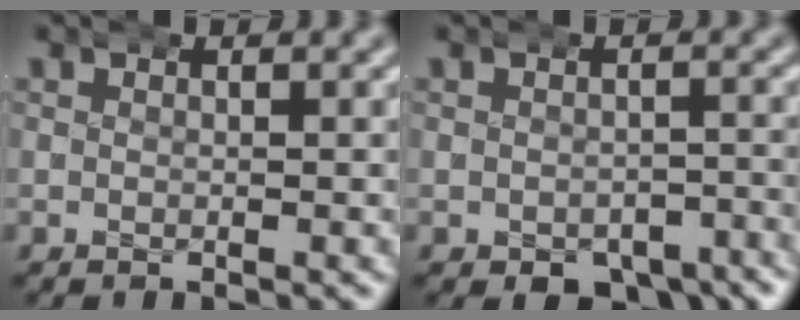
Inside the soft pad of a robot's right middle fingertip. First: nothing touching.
{"total": 6.0, "force": [-4.6, 2.8, 2.7], "torque": [-0.026, -0.015, -0.063]}